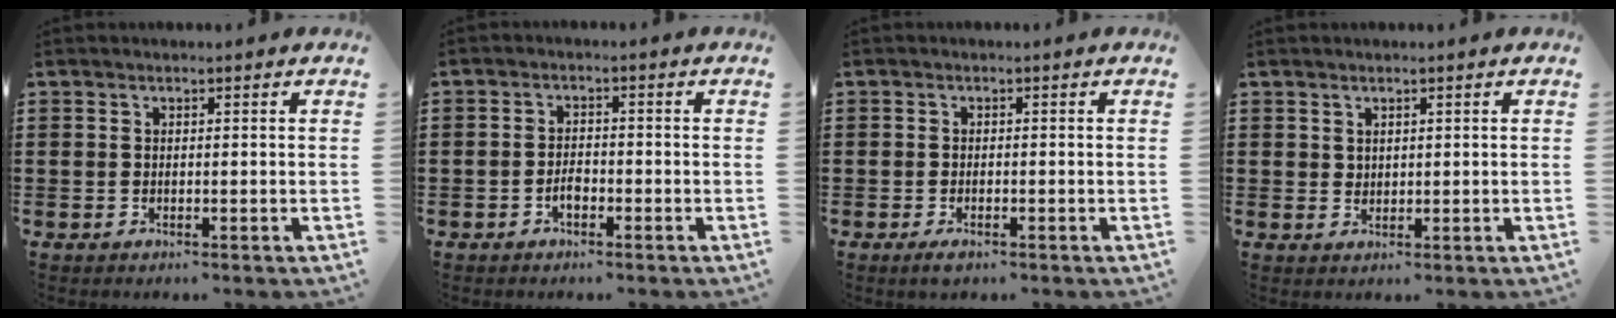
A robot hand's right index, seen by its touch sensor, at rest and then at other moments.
{"total": 2.1, "force": [-1.1, 1.1, 1.4], "torque": [-0.027, 0.003, -0.023]}
{"total": 1.1, "force": [-0.7, 0.3, 0.7], "torque": [-0.013, -0.003, -0.013]}
{"total": 1.4, "force": [1.1, 0.8, 0.2], "torque": [-0.005, 0.002, 0.021]}